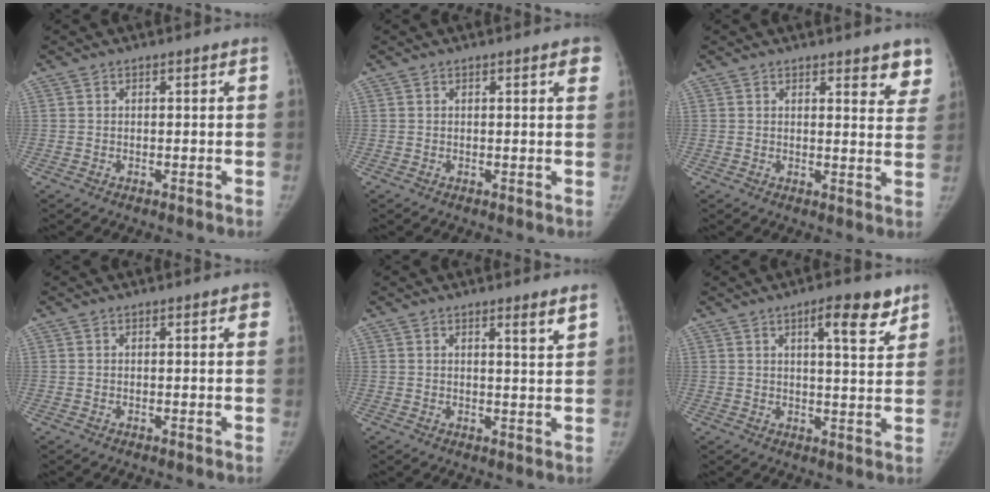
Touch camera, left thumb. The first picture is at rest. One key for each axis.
{"total": 2.1, "fx": 1.1, "fy": 0.5, "fz": 1.7, "tx": -0.013, "ty": -0.001, "tz": 0.009}
{"total": 6.1, "fx": 4.4, "fy": 2.1, "fz": 3.6, "tx": -0.010, "ty": -0.025, "tz": 0.045}
{"total": 1.6, "fx": 0.7, "fy": 0.5, "fz": 1.3, "tx": -0.011, "ty": 0.001, "tz": 0.005}
{"total": 2.8, "fx": 1.9, "fy": -0.1, "fz": 2.0, "tx": -0.030, "ty": -0.018, "tz": 0.028}
{"total": 7.7, "fx": 4.6, "fy": 2.0, "fz": 5.8, "tx": -0.070, "ty": -0.026, "tz": 0.065}